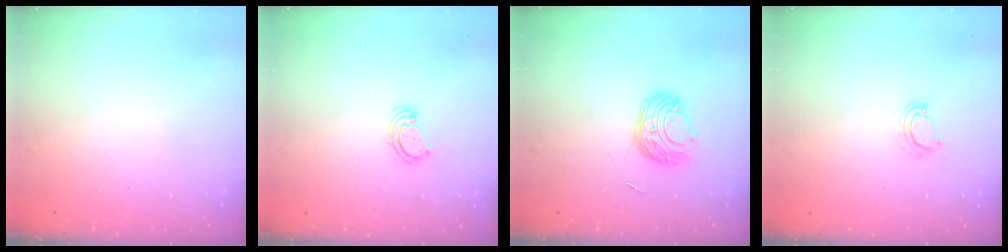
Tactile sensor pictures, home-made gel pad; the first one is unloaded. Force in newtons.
{"total": 3.0, "press": 3.0, "slide": 0.3}
{"total": 9.3, "press": 9.3, "slide": 0.5}
{"total": 2.2, "press": 2.2, "slide": 0.1}